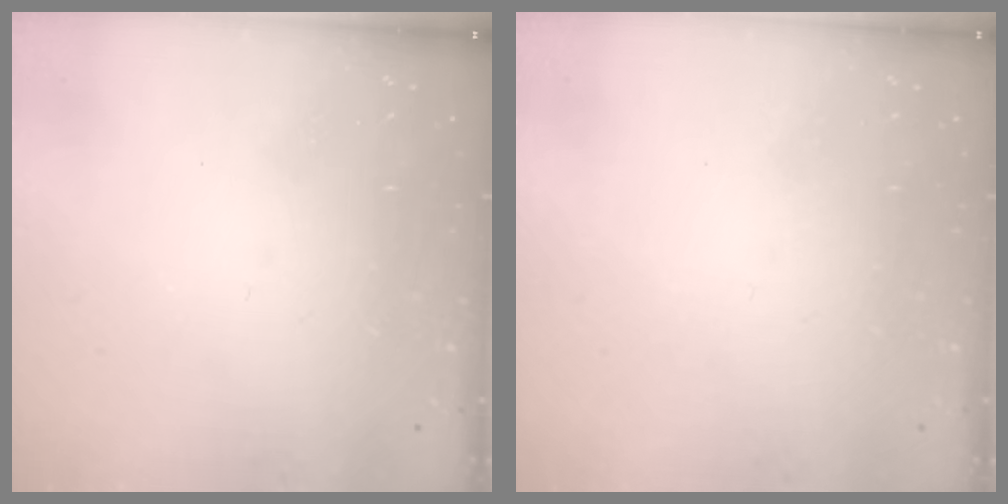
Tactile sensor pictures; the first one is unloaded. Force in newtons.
{"total": 0.0}